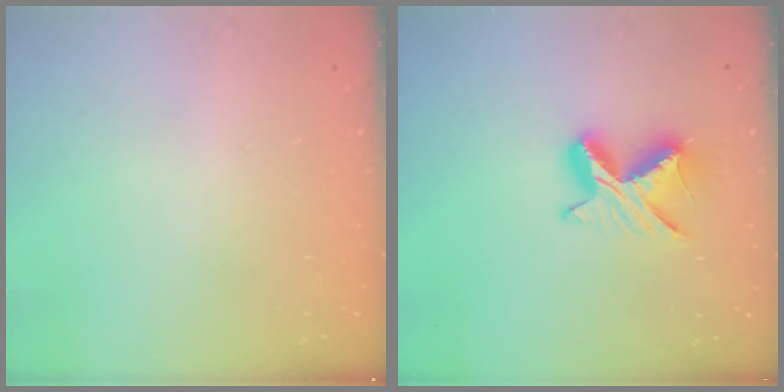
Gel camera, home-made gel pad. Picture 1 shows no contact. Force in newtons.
{"total": 8.7, "press": 8.7, "slide": 0.6}